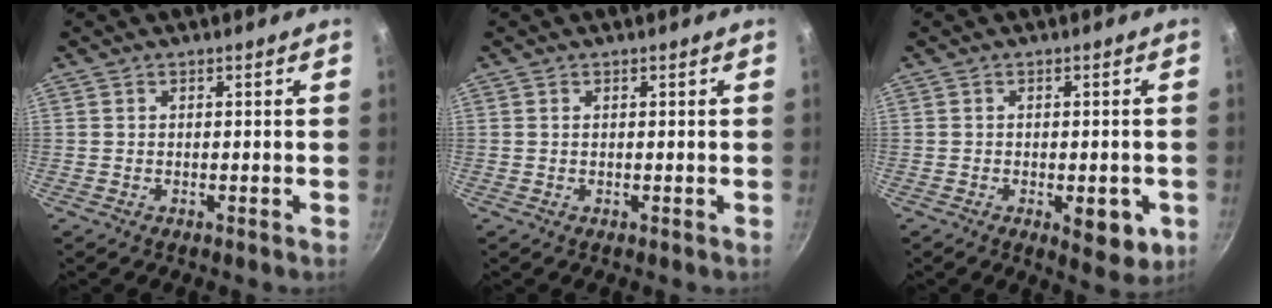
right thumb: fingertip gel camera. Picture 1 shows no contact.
{"total": 0.0}
{"total": 6.8, "force": [-2.2, 3.0, 5.7], "torque": [-0.061, -0.002, -0.021]}